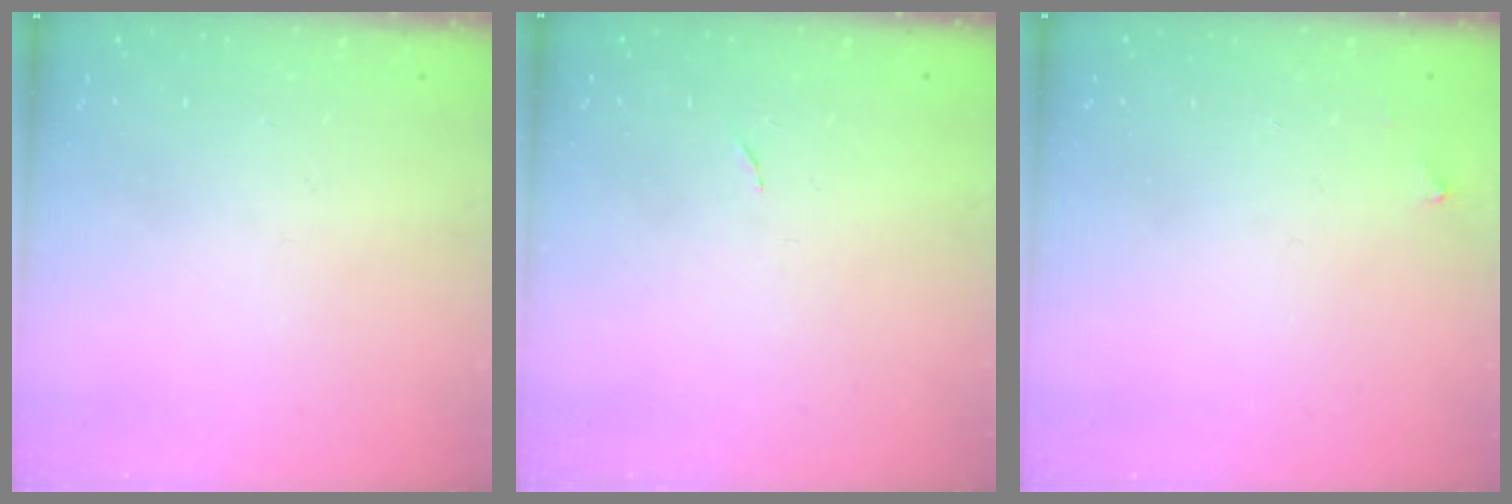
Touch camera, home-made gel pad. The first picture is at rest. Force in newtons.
{"total": 3.5, "press": 3.3, "slide": 1.2}
{"total": 2.5, "press": 2.5, "slide": 0.4}